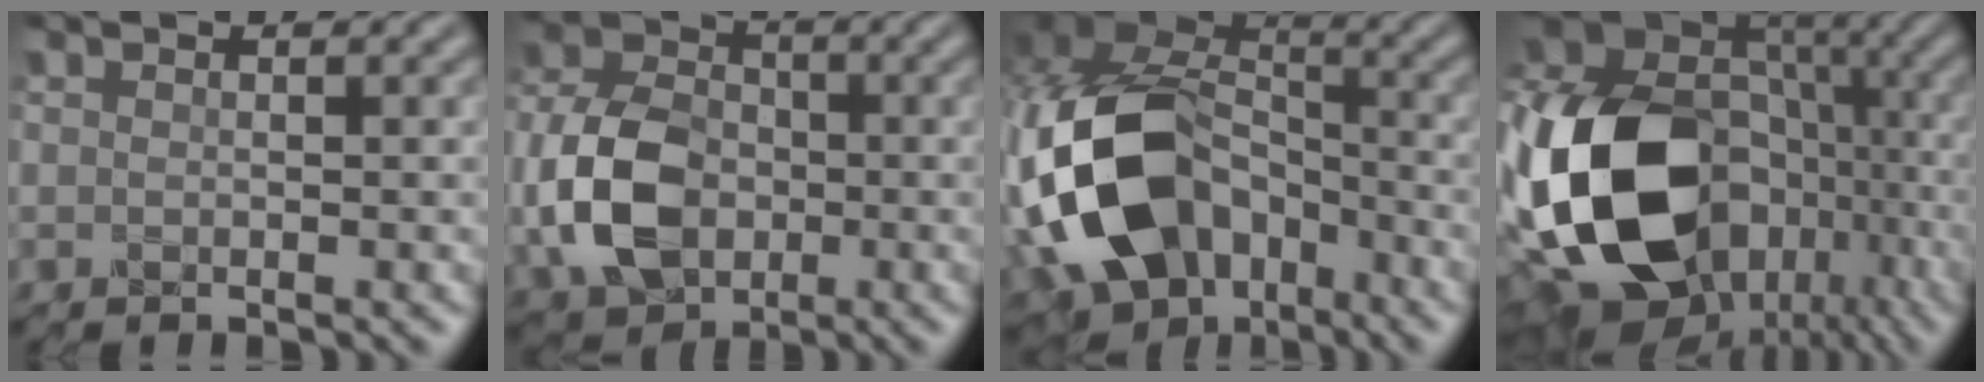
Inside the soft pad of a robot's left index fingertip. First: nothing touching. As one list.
[{"total": 8.4, "force": [-2.0, 6.2, 5.4], "torque": [-0.123, 0.001, -0.051]}, {"total": 15.3, "force": [-5.1, 10.8, 9.6], "torque": [-0.228, -0.011, -0.098]}, {"total": 20.0, "force": [-4.7, 14.6, 12.8], "torque": [-0.274, -0.010, -0.068]}]